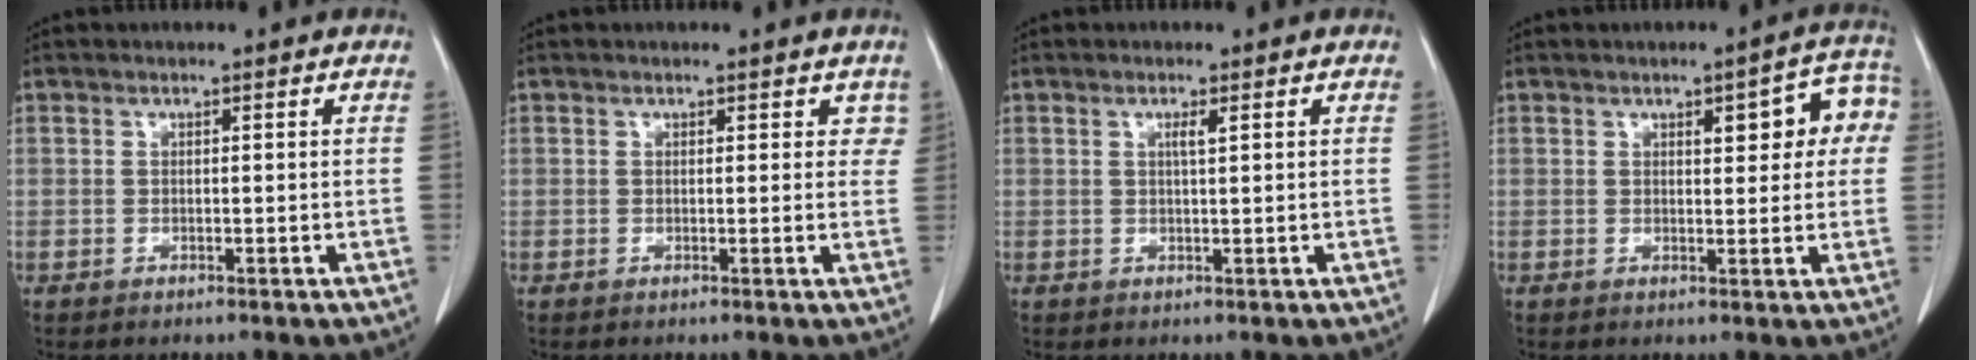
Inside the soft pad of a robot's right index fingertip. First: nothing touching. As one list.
[{"total": 2.0, "force": [1.3, 1.4, 0.7], "torque": [0.013, 0.002, 0.007]}, {"total": 1.3, "force": [0.5, -0.1, 1.2], "torque": [-0.022, 0.000, 0.008]}, {"total": 7.4, "force": [2.1, 2.7, 6.5], "torque": [-0.067, 0.024, 0.021]}]